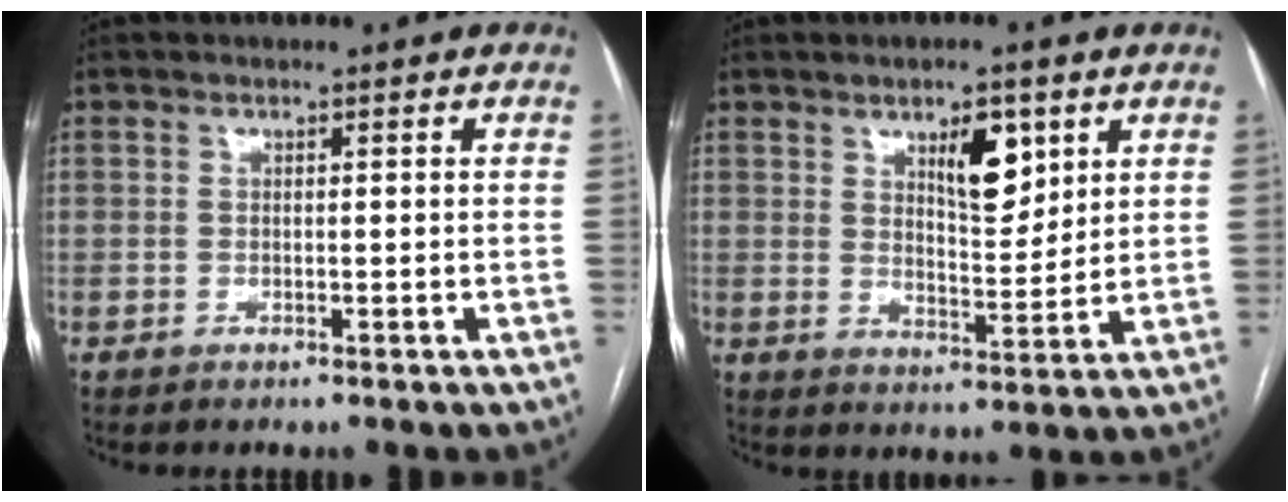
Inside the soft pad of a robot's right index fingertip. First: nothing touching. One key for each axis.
{"total": 7.3, "fx": 3.7, "fy": 2.6, "fz": 5.8, "tx": -0.094, "ty": -0.002, "tz": 0.062}